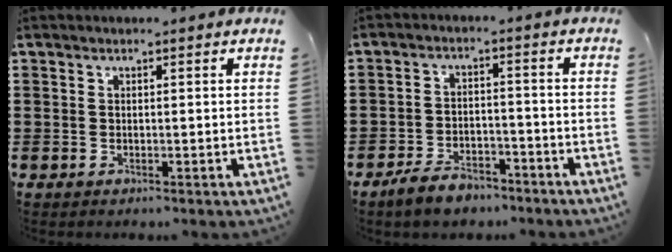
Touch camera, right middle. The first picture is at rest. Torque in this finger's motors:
{"motor_torque": [2.14, 0.00, 0.39, 0.11]}